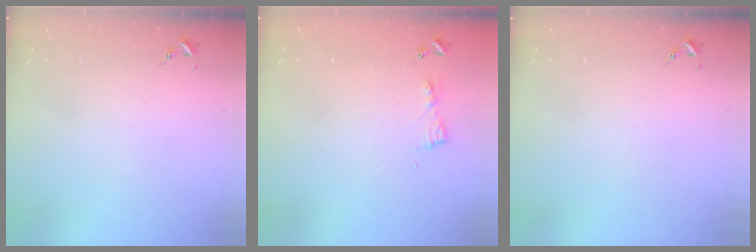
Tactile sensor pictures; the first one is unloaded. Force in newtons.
{"total": 4.8, "press": 4.7, "slide": 0.6}
{"total": 0.0}